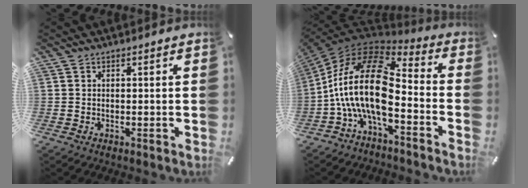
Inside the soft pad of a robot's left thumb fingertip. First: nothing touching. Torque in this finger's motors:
{"motor_torque": [0.14, 3.36, 2.77, 0.00, 1.02]}